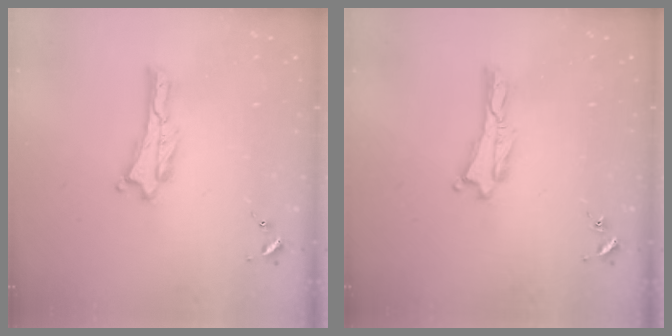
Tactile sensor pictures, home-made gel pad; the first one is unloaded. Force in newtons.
{"total": 0.0}